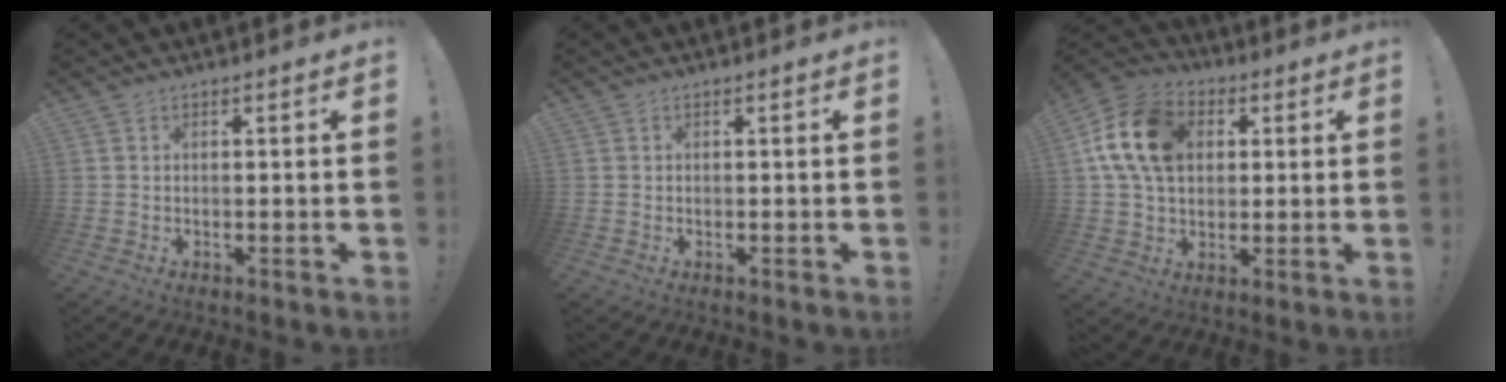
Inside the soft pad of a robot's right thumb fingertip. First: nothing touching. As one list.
[{"total": 0.0}, {"total": 17.1, "force": [4.1, 12.5, 11.0], "torque": [-0.190, 0.001, 0.080]}]